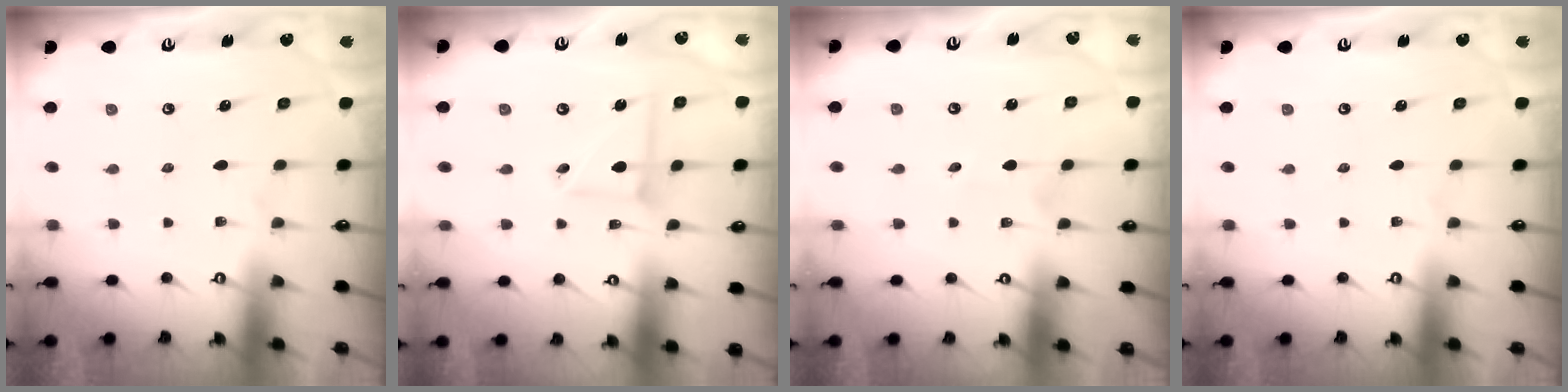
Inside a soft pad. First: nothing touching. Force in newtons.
{"total": 6.3, "press": 6.3, "slide": 0.5}
{"total": 1.5, "press": 1.5, "slide": 0.1}
{"total": 0.0}